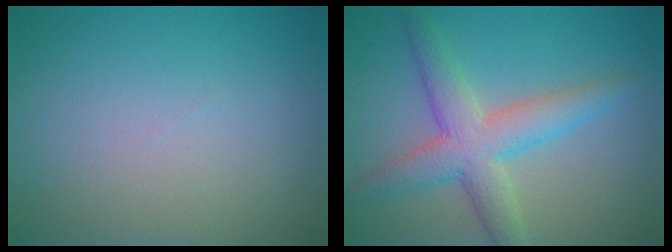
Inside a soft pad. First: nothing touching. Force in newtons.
{"total": 5.4, "press": 5.4, "slide": 0.2}